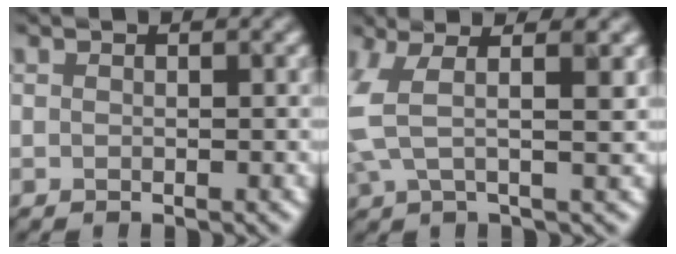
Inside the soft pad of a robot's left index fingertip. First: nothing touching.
{"total": 5.0, "force": [1.2, 1.7, 4.6], "torque": [-0.100, 0.005, 0.018]}